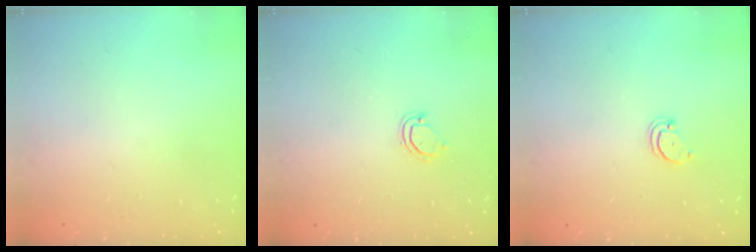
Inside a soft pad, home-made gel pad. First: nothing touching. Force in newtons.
{"total": 3.9, "press": 3.9, "slide": 0.3}
{"total": 2.5, "press": 2.5, "slide": 0.3}